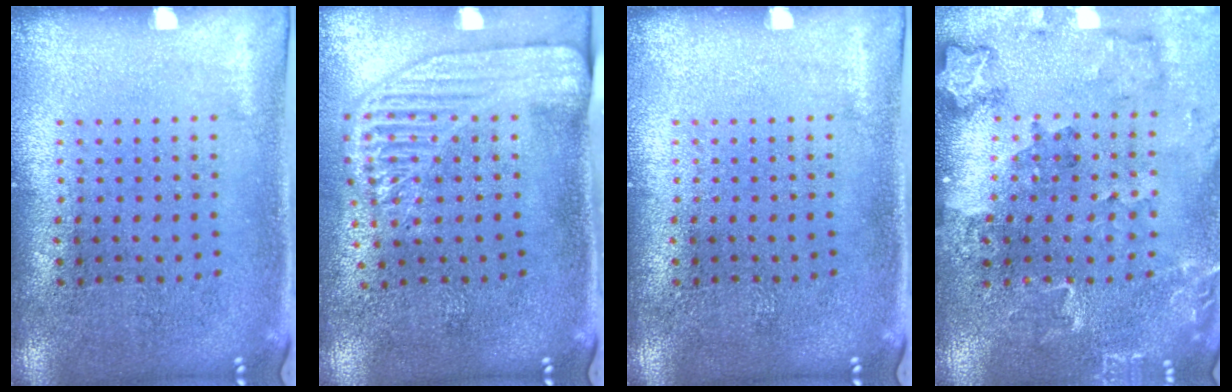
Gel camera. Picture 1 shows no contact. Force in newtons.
{"total": 2.2, "press": 1.8, "slide": 1.3}
{"total": 0.0}
{"total": 1.8, "press": 1.8, "slide": 0.0}